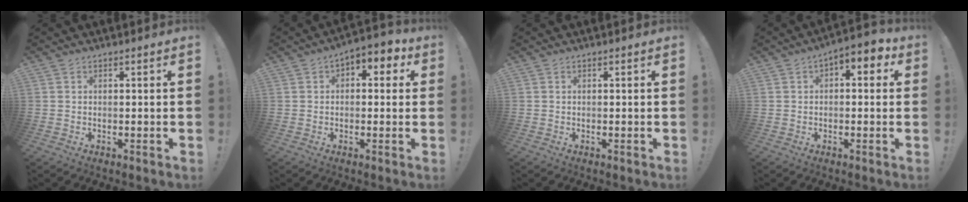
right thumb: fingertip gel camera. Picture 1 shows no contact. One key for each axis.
{"total": 4.0, "fx": 0.2, "fy": 3.0, "fz": 2.6, "tx": -0.024, "ty": 0.004, "tz": 0.000}
{"total": 0.0}
{"total": 3.7, "fx": 0.0, "fy": 2.4, "fz": 2.8, "tx": -0.028, "ty": -0.001, "tz": -0.006}